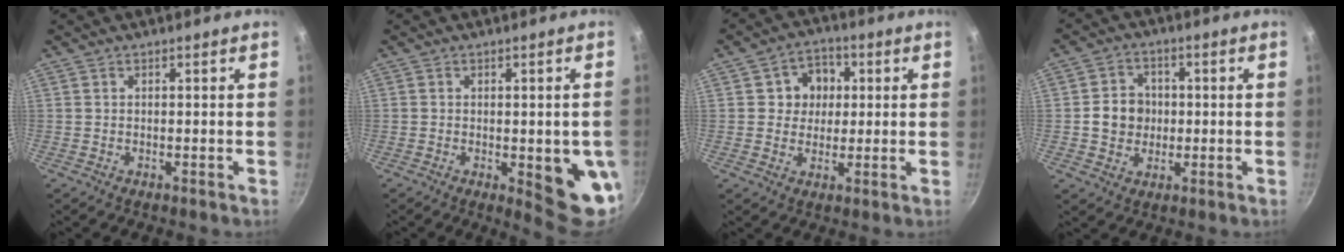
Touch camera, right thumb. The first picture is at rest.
{"total": 9.6, "force": [-1.9, 3.2, 8.9], "torque": [-0.084, -0.006, -0.017]}
{"total": 7.4, "force": [1.4, 6.6, 3.0], "torque": [-0.003, 0.006, 0.014]}
{"total": 7.3, "force": [-0.1, 6.5, 3.2], "torque": [-0.024, 0.010, -0.007]}